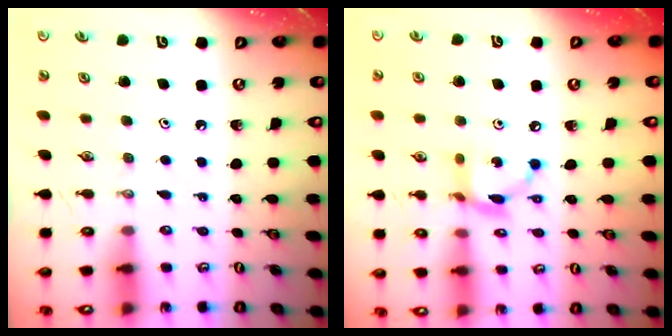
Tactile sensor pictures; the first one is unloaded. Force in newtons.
{"total": 9.9, "press": 9.8, "slide": 0.6}